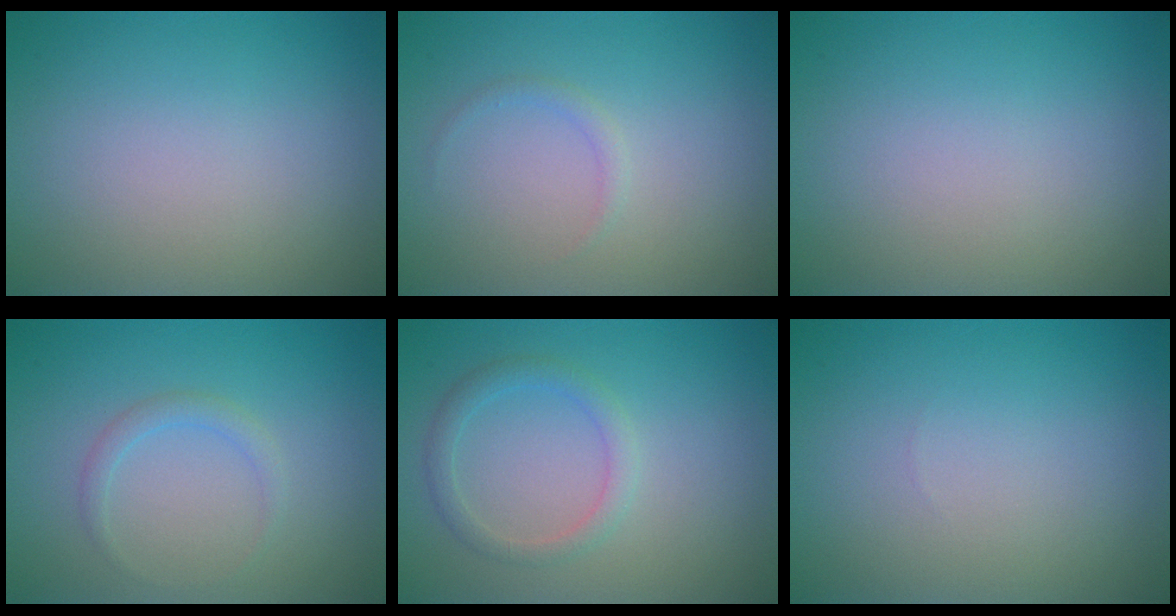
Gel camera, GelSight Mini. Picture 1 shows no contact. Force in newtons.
{"total": 0.8, "press": 0.8, "slide": 0.2}
{"total": 0.0}
{"total": 1.2, "press": 1.2, "slide": 0.0}
{"total": 1.9, "press": 1.9, "slide": 0.1}
{"total": 0.0}